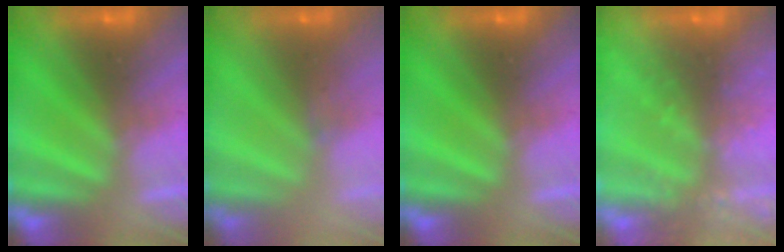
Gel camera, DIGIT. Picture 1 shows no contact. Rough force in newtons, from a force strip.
{"total": 2.5}
{"total": 0.0}
{"total": 6.9}